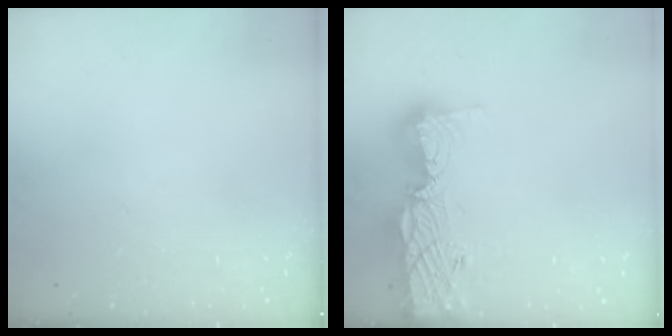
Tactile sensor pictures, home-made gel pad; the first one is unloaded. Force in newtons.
{"total": 16.6, "press": 16.1, "slide": 4.0}